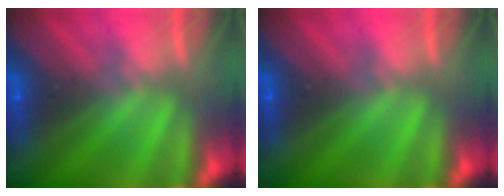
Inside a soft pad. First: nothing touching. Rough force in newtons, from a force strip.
{"total": 0.0}